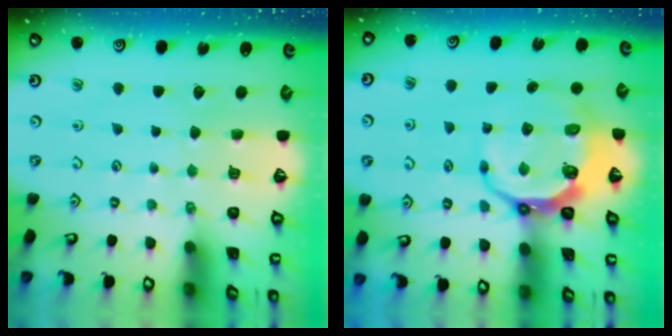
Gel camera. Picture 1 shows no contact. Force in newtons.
{"total": 10.2, "press": 9.4, "slide": 3.9}